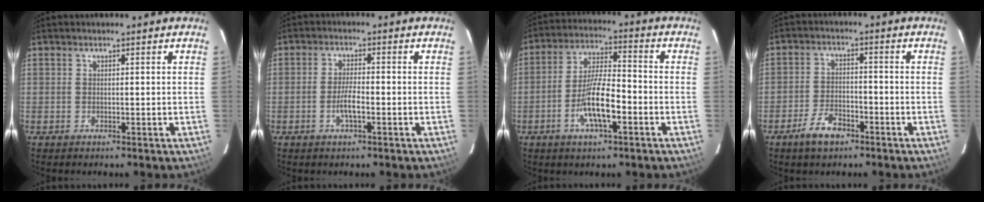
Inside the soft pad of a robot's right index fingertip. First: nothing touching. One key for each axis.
{"total": 3.7, "fx": -1.5, "fy": 0.8, "fz": 3.2, "tx": -0.067, "ty": -0.002, "tz": -0.027}
{"total": 10.0, "fx": -4.0, "fy": 2.5, "fz": 8.8, "tx": -0.174, "ty": -0.001, "tz": -0.071}
{"total": 6.4, "fx": -4.3, "fy": 3.0, "fz": 3.6, "tx": -0.085, "ty": 0.003, "tz": -0.077}